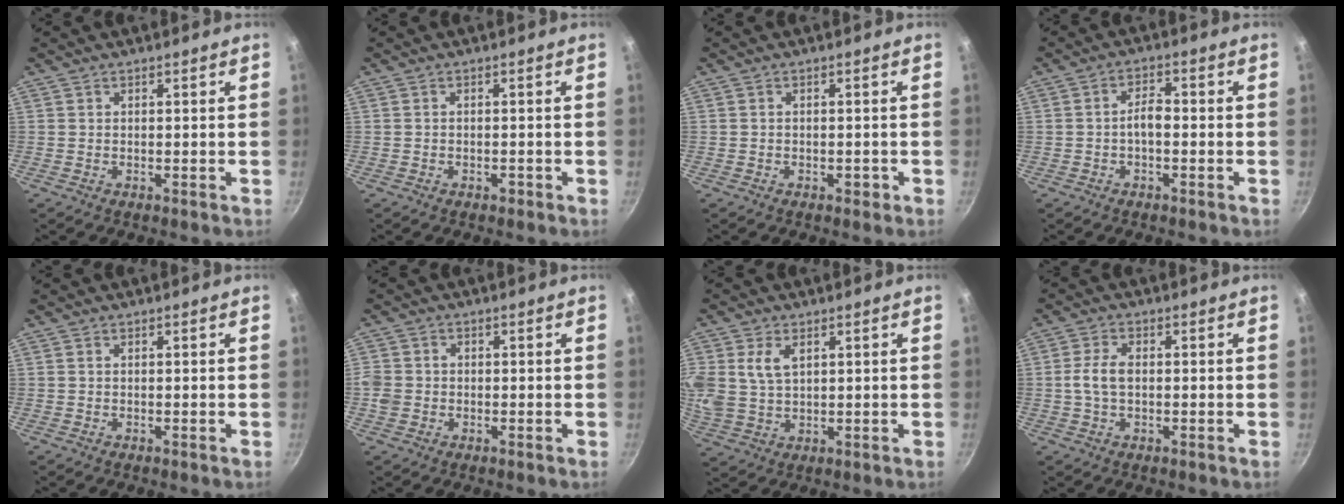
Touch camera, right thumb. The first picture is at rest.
{"total": 0.9, "force": [-0.6, 0.5, 0.4], "torque": [-0.008, 0.004, -0.007]}
{"total": 1.2, "force": [-0.6, 0.8, 0.7], "torque": [-0.007, 0.004, -0.006]}
{"total": 3.3, "force": [-0.9, 1.6, 2.8], "torque": [-0.043, 0.019, -0.019]}
{"total": 0.0}
{"total": 3.8, "force": [-0.7, 3.3, 1.7], "torque": [-0.027, 0.009, -0.017]}
{"total": 10.0, "force": [3.1, 6.8, 6.6], "torque": [-0.142, 0.000, 0.066]}
{"total": 4.7, "force": [-0.1, 2.7, 3.8], "torque": [-0.078, 0.013, -0.006]}